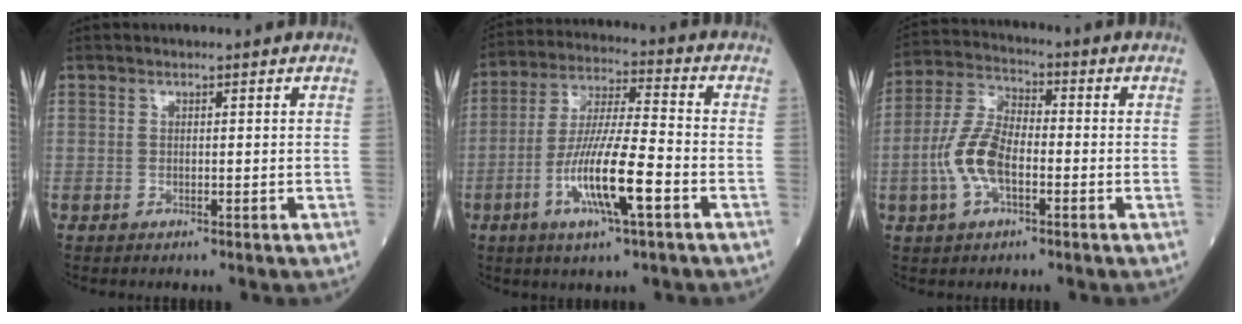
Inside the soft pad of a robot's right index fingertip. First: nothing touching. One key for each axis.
{"total": 12.7, "fx": -4.5, "fy": 1.2, "fz": 11.8, "tx": -0.227, "ty": -0.010, "tz": -0.084}
{"total": 9.0, "fx": -2.3, "fy": 4.0, "fz": 7.7, "tx": -0.179, "ty": 0.013, "tz": -0.049}